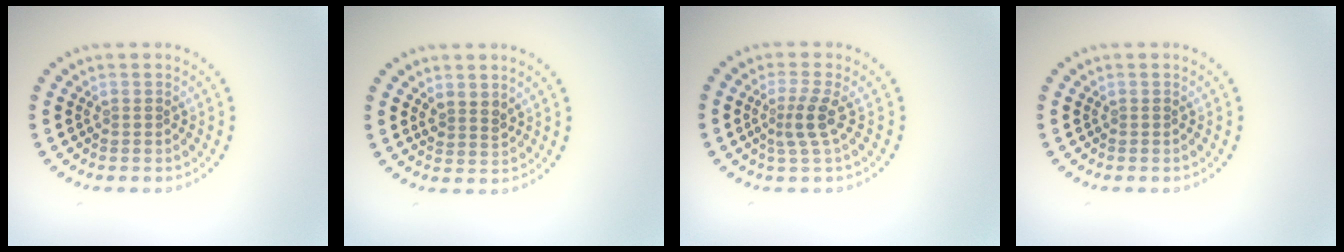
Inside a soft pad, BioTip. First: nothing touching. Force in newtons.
{"total": 1.6, "press": 1.3, "slide": 0.9}
{"total": 2.5, "press": 1.7, "slide": 1.8}
{"total": 0.0}